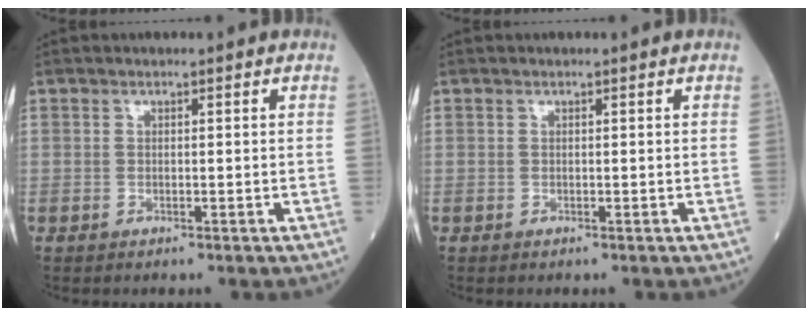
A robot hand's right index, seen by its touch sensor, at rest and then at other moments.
{"total": 0.0}